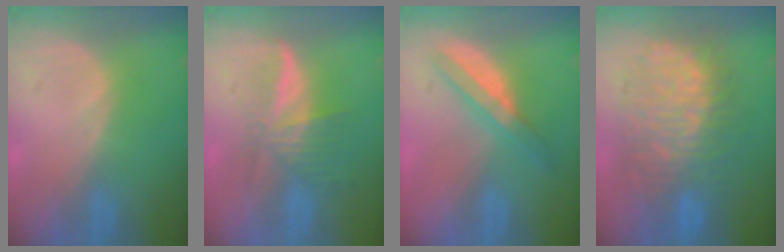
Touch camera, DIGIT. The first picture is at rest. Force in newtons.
{"total": 5.8, "press": 5.3, "slide": 2.5}
{"total": 5.1, "press": 5.0, "slide": 1.1}
{"total": 12.2, "press": 12.1, "slide": 1.3}